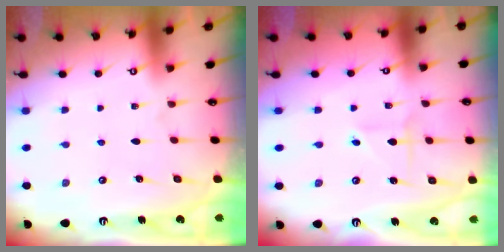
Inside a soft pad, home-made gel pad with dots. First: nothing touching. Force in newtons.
{"total": 2.0, "press": 2.0, "slide": 0.1}